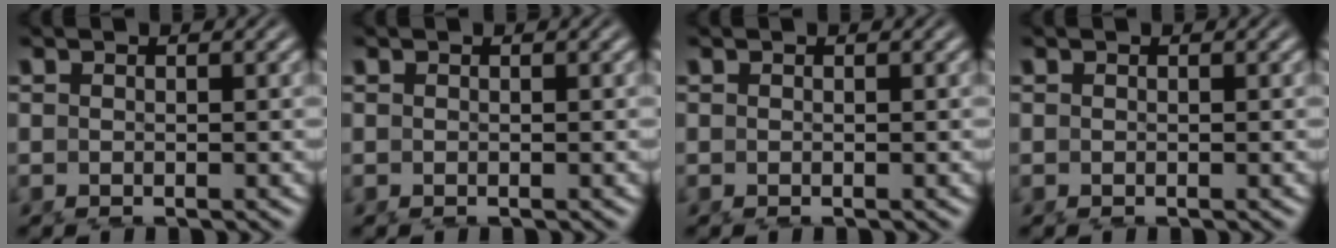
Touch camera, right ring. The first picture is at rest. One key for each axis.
{"total": 0.0}
{"total": 0.0}
{"total": 0.0}